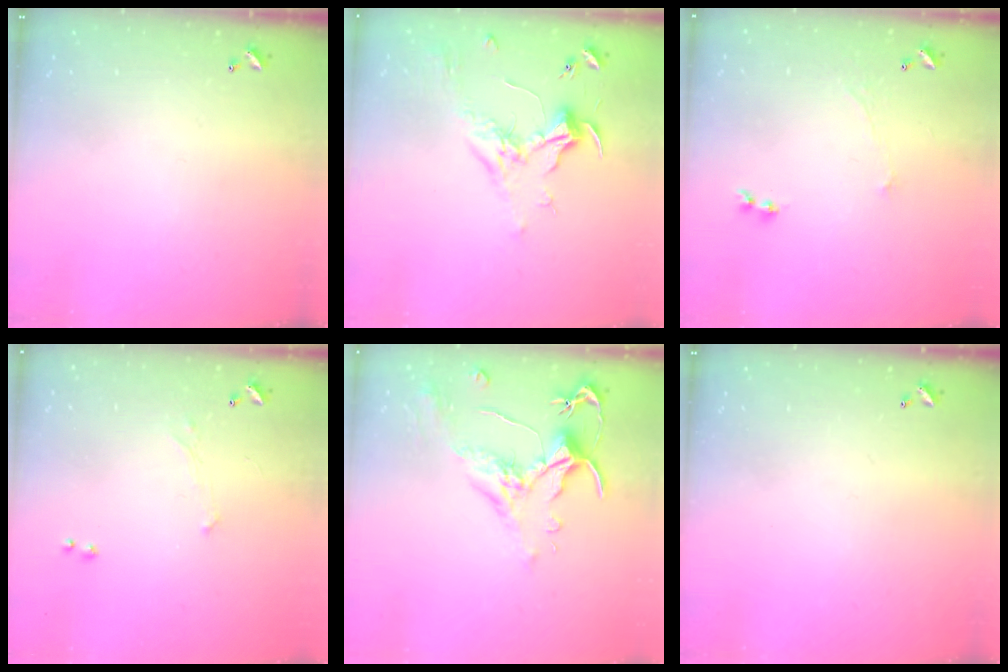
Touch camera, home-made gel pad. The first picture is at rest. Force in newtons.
{"total": 1.9, "press": 1.7, "slide": 0.7}
{"total": 1.2, "press": 0.7, "slide": 1.0}
{"total": 0.7, "press": 0.3, "slide": 0.6}
{"total": 1.8, "press": 1.2, "slide": 1.3}
{"total": 0.0}